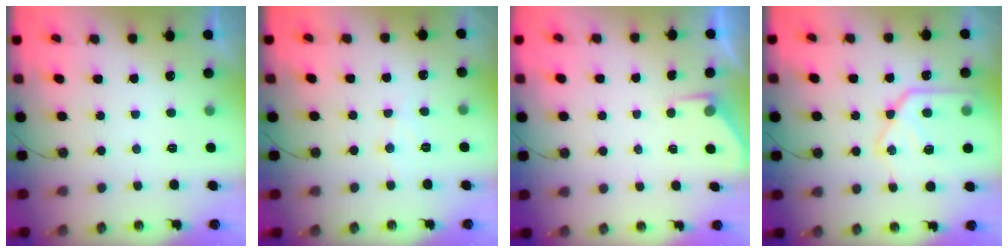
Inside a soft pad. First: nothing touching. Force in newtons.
{"total": 5.9, "press": 5.9, "slide": 0.2}
{"total": 3.1, "press": 3.1, "slide": 0.4}
{"total": 16.5, "press": 16.4, "slide": 1.6}